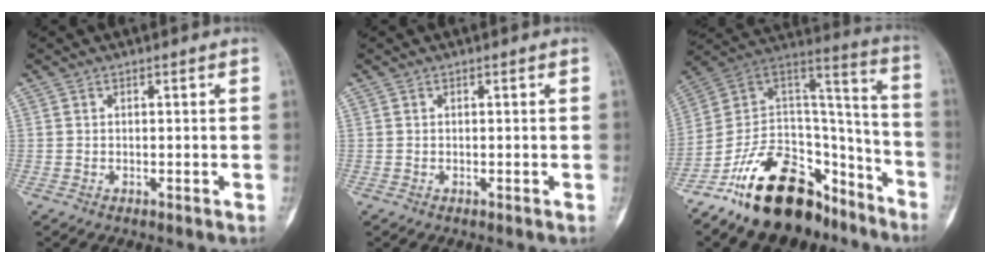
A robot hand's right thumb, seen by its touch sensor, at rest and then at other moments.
{"total": 0.0}
{"total": 27.1, "force": [-17.3, 14.8, 14.6], "torque": [-0.221, 0.109, -0.292]}